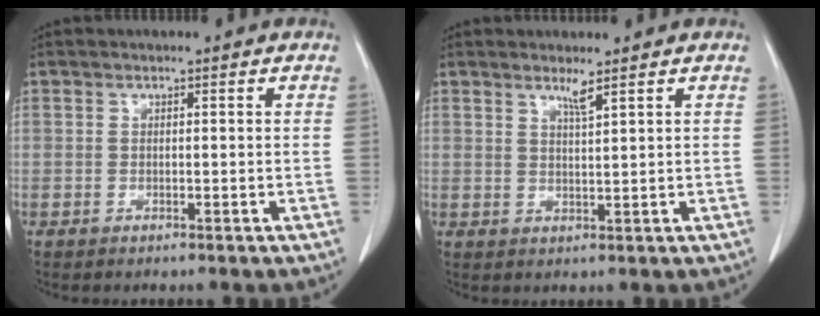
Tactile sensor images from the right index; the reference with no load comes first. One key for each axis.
{"total": 2.0, "fx": 1.5, "fy": -0.5, "fz": 1.2, "tx": -0.024, "ty": -0.009, "tz": 0.030}